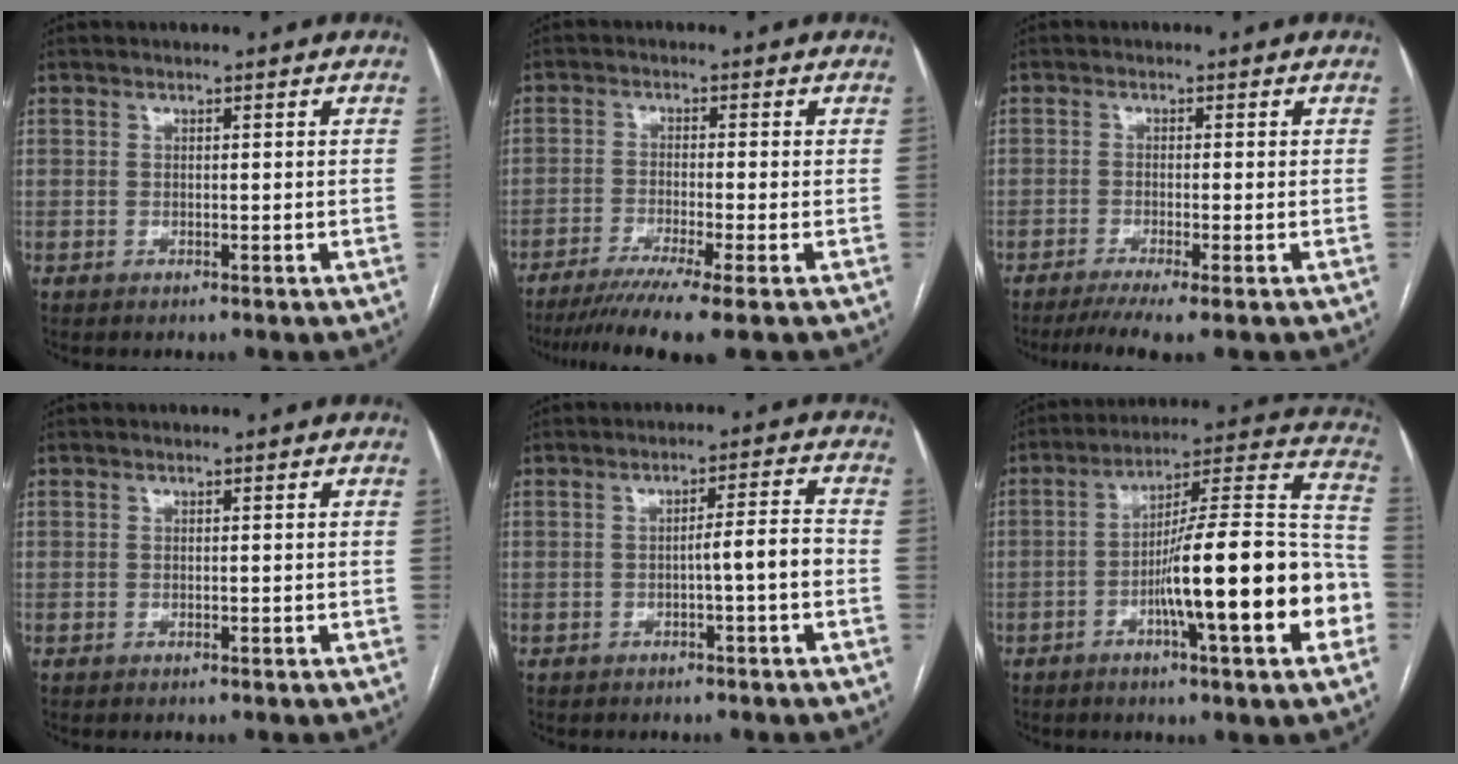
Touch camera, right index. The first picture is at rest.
{"total": 9.2, "force": [-6.9, -1.3, 6.0], "torque": [-0.088, -0.025, -0.107]}
{"total": 5.2, "force": [-3.7, -0.3, 3.7], "torque": [-0.060, -0.010, -0.062]}
{"total": 0.0}
{"total": 4.3, "force": [-1.3, -0.3, 4.1], "torque": [-0.056, 0.011, -0.020]}
{"total": 20.8, "force": [-6.0, 1.9, 19.8], "torque": [-0.247, 0.019, -0.088]}